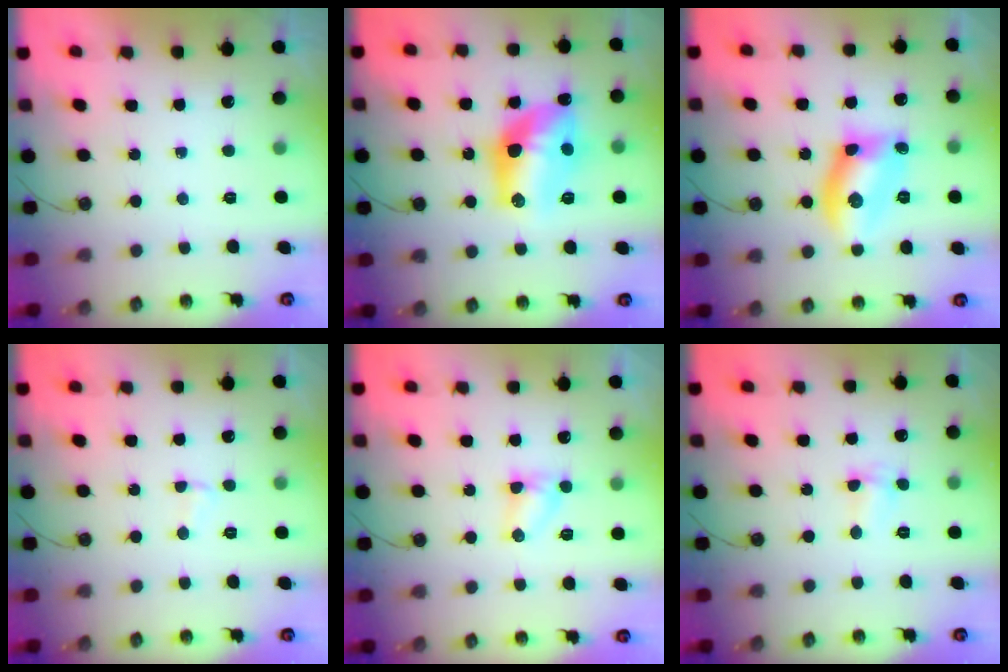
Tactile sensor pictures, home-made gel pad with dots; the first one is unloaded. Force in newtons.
{"total": 14.1, "press": 14.1, "slide": 1.1}
{"total": 12.1, "press": 11.8, "slide": 2.7}
{"total": 2.6, "press": 2.5, "slide": 0.5}
{"total": 4.2, "press": 4.2, "slide": 0.5}
{"total": 1.7, "press": 1.6, "slide": 0.6}